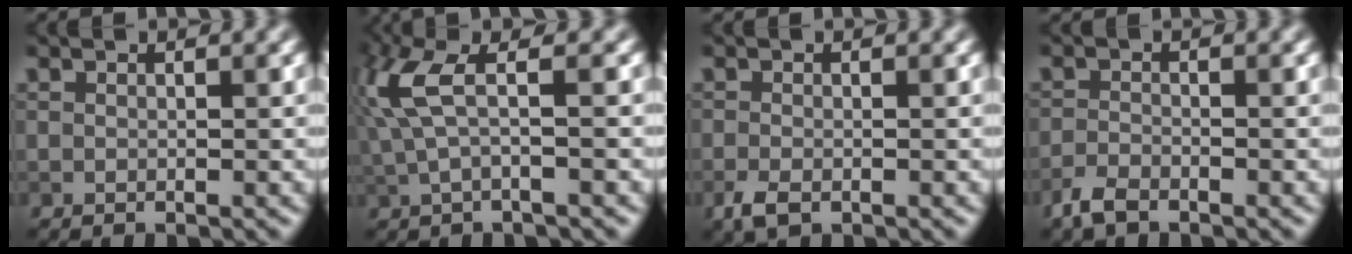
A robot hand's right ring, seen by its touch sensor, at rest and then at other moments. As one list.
[{"total": 4.4, "force": [1.0, 1.1, 4.2], "torque": [-0.104, 0.011, 0.016]}, {"total": 1.9, "force": [-1.0, 0.9, 1.3], "torque": [-0.030, -0.004, -0.022]}, {"total": 2.1, "force": [-1.7, 0.7, 1.0], "torque": [-0.025, -0.002, -0.040]}]